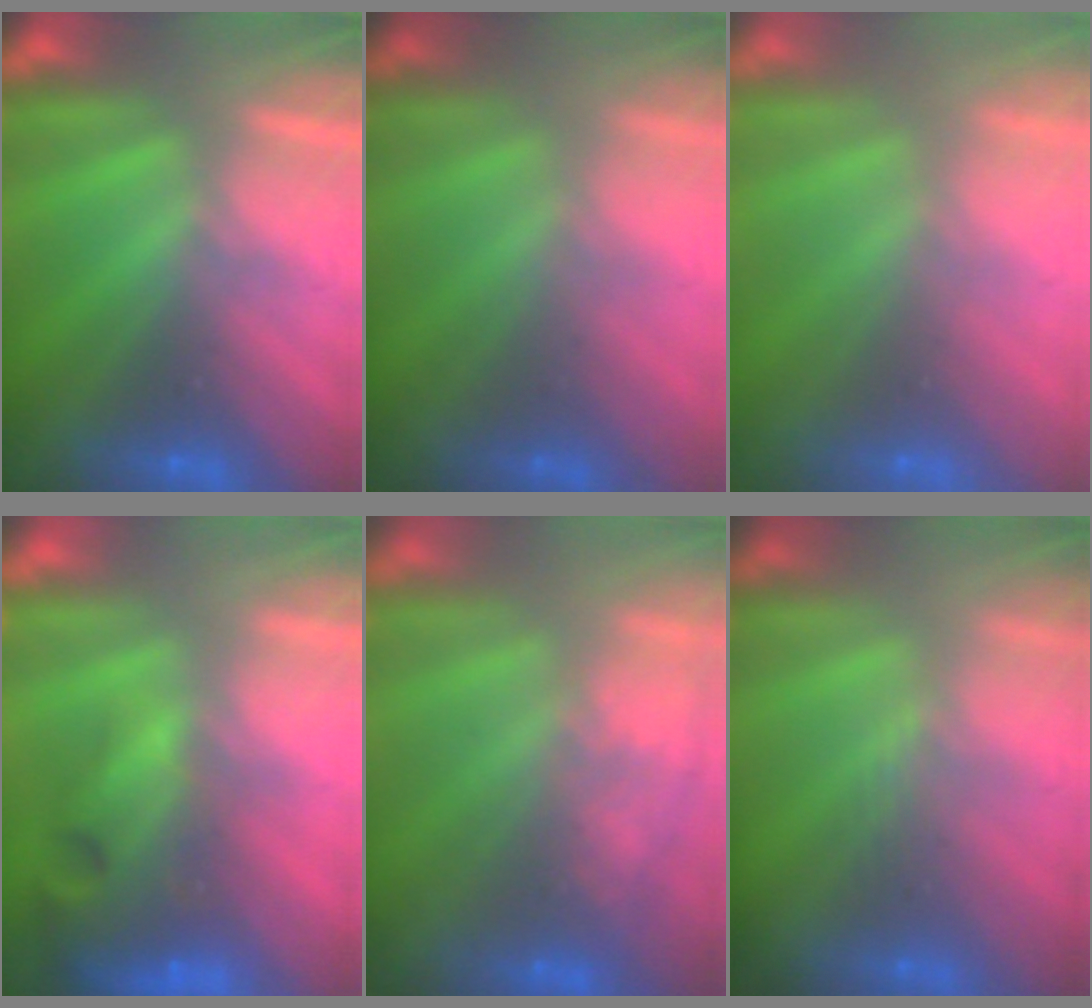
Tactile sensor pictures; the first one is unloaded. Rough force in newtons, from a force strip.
{"total": 1.7}
{"total": 9.6}
{"total": 9.8}
{"total": 6.3}
{"total": 2.7}